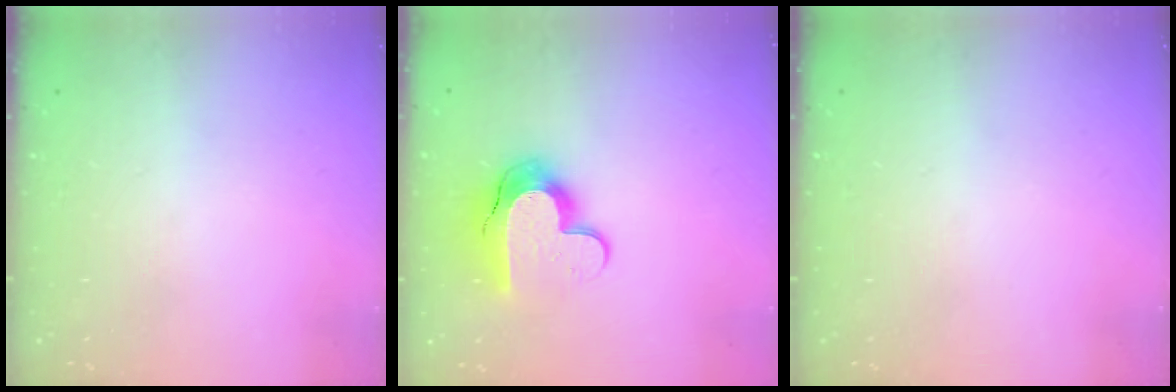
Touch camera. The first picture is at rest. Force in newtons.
{"total": 12.8, "press": 12.8, "slide": 0.9}
{"total": 0.0}